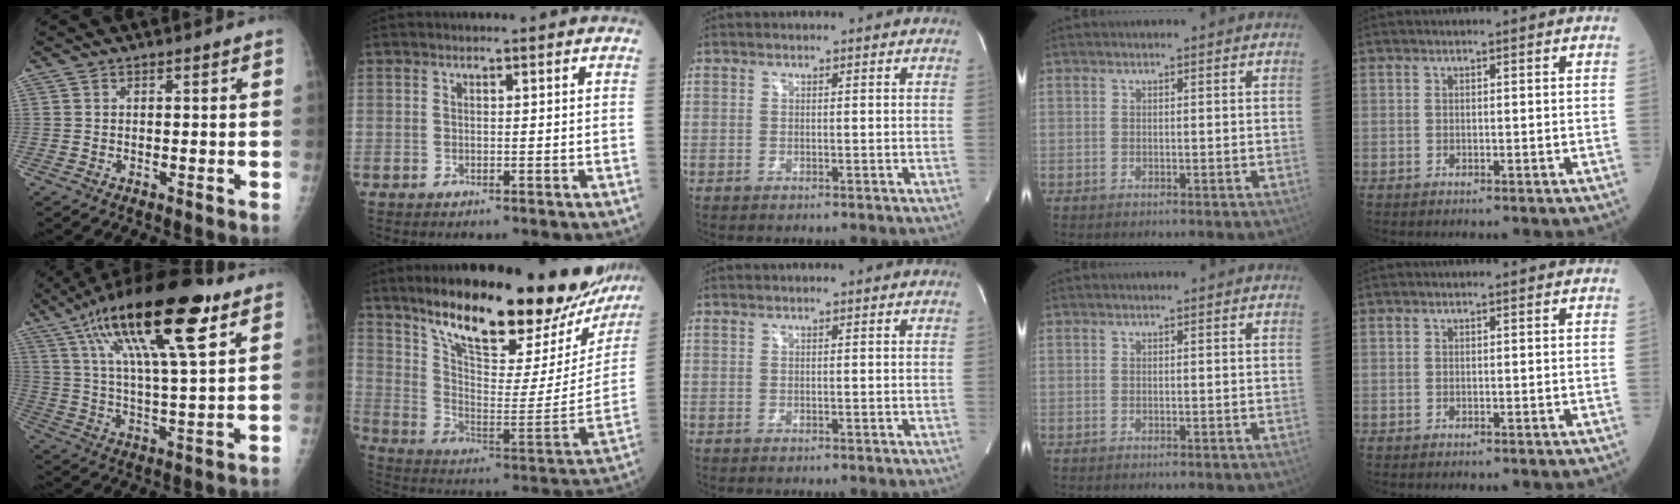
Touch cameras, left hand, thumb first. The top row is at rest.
{"thumb": {"total": 22.9, "force": [11.4, 6.4, 18.8], "torque": [-0.314, -0.017, 0.191]}, "index": {"total": 28.2, "force": [22.7, 6.8, 15.2], "torque": [-0.237, -0.041, 0.317]}}